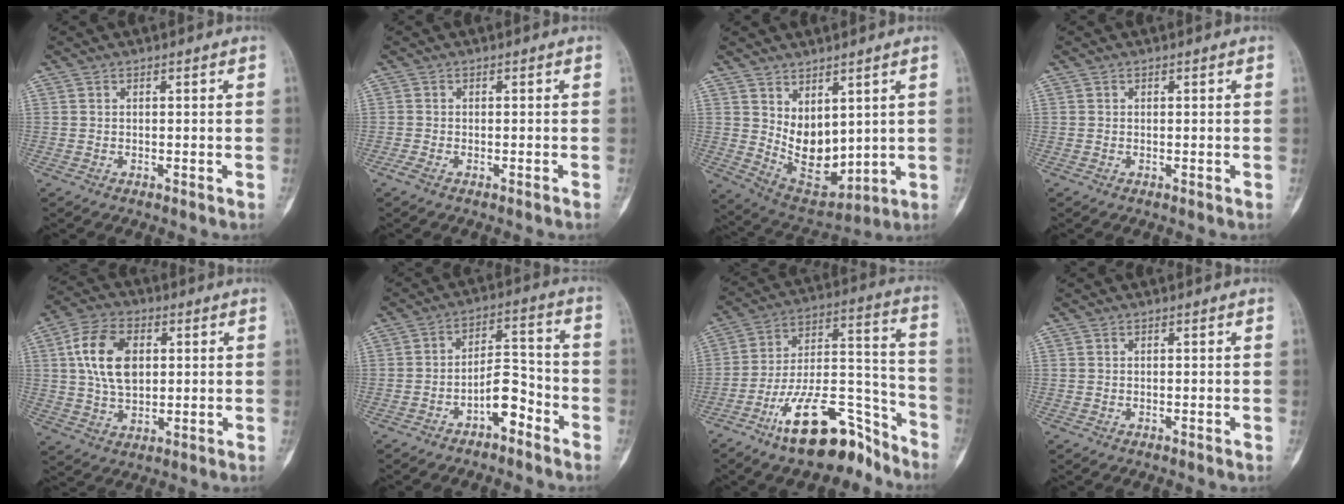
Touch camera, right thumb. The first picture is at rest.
{"total": 1.2, "force": [-0.9, 0.0, 0.8], "torque": [-0.031, 0.003, -0.022]}
{"total": 11.0, "force": [2.3, 6.7, 8.4], "torque": [-0.100, -0.034, 0.071]}
{"total": 0.0}
{"total": 11.8, "force": [2.4, 7.5, 8.8], "torque": [-0.153, 0.003, 0.042]}
{"total": 7.1, "force": [-4.1, 3.3, 4.7], "torque": [-0.060, 0.050, -0.071]}
{"total": 18.9, "force": [-13.2, 7.1, 11.6], "torque": [-0.167, 0.110, -0.222]}
{"total": 0.0}